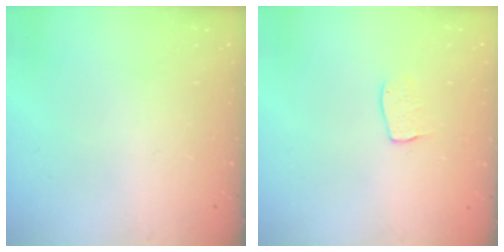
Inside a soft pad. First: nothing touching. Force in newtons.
{"total": 5.0, "press": 5.0, "slide": 0.3}